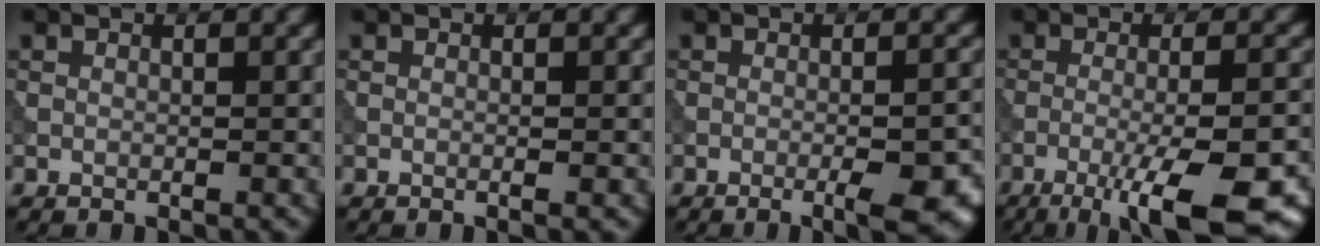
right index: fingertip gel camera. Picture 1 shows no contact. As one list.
[{"total": 0.6, "force": [-0.2, 0.1, 0.6], "torque": [-0.008, -0.001, -0.004]}, {"total": 6.2, "force": [-2.4, 1.8, 5.4], "torque": [-0.073, -0.002, -0.025]}, {"total": 11.3, "force": [-5.8, 2.9, 9.3], "torque": [-0.138, -0.008, -0.082]}]